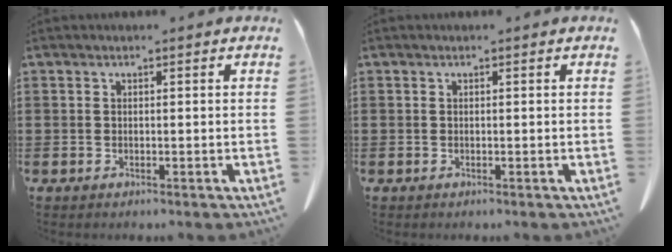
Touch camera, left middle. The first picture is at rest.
{"total": 0.0}